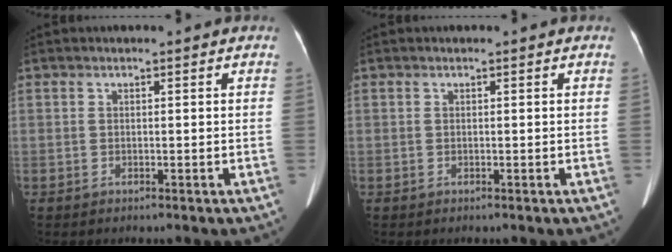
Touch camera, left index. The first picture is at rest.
{"total": 0.0}